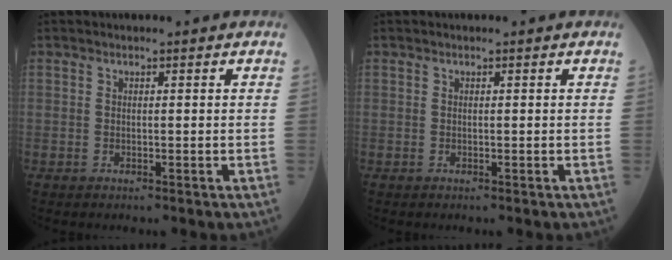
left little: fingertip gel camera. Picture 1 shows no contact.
{"total": 0.0}